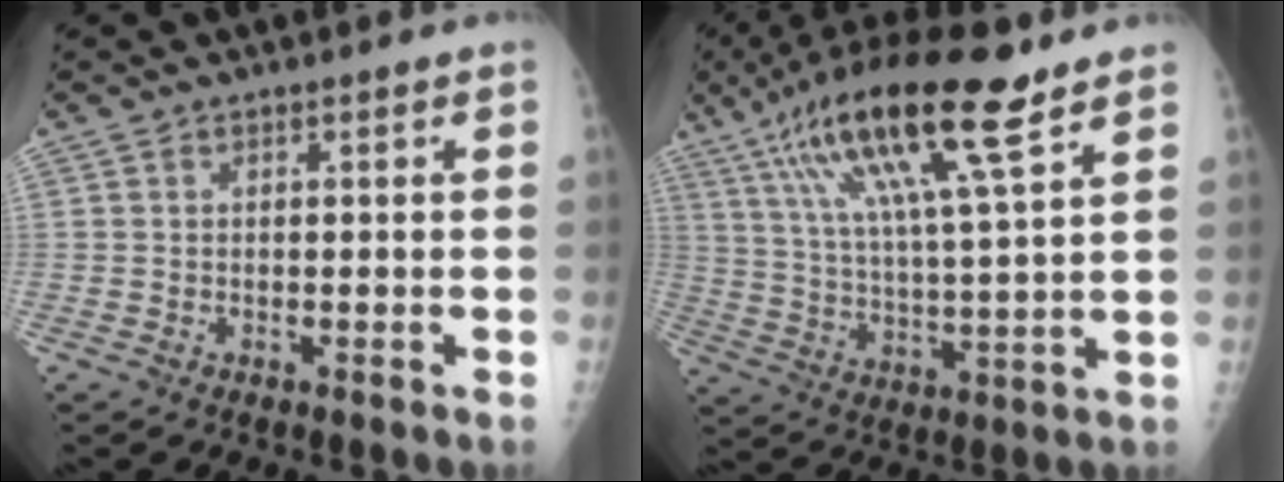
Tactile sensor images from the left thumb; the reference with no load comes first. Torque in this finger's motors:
{"motor_torque": [0.58, 0.61, 1.32, -1.45, 0.65]}